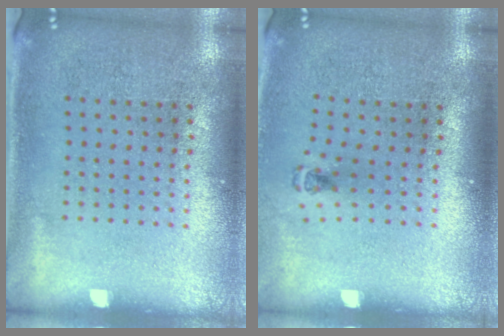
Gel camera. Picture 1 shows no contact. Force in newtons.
{"total": 0.5, "press": 0.4, "slide": 0.3}